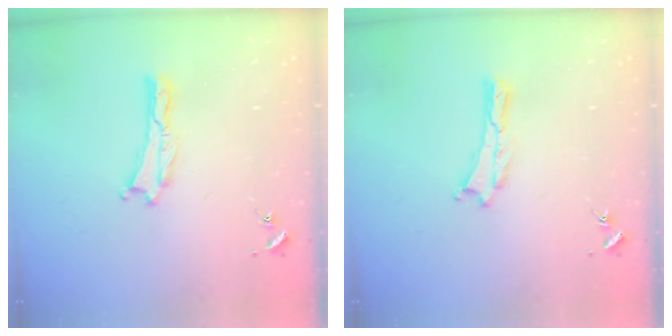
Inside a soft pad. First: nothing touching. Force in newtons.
{"total": 0.0}